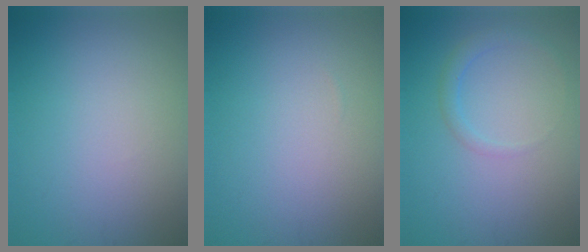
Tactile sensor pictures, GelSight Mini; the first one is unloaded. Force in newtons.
{"total": 0.0}
{"total": 1.5, "press": 1.5, "slide": 0.2}